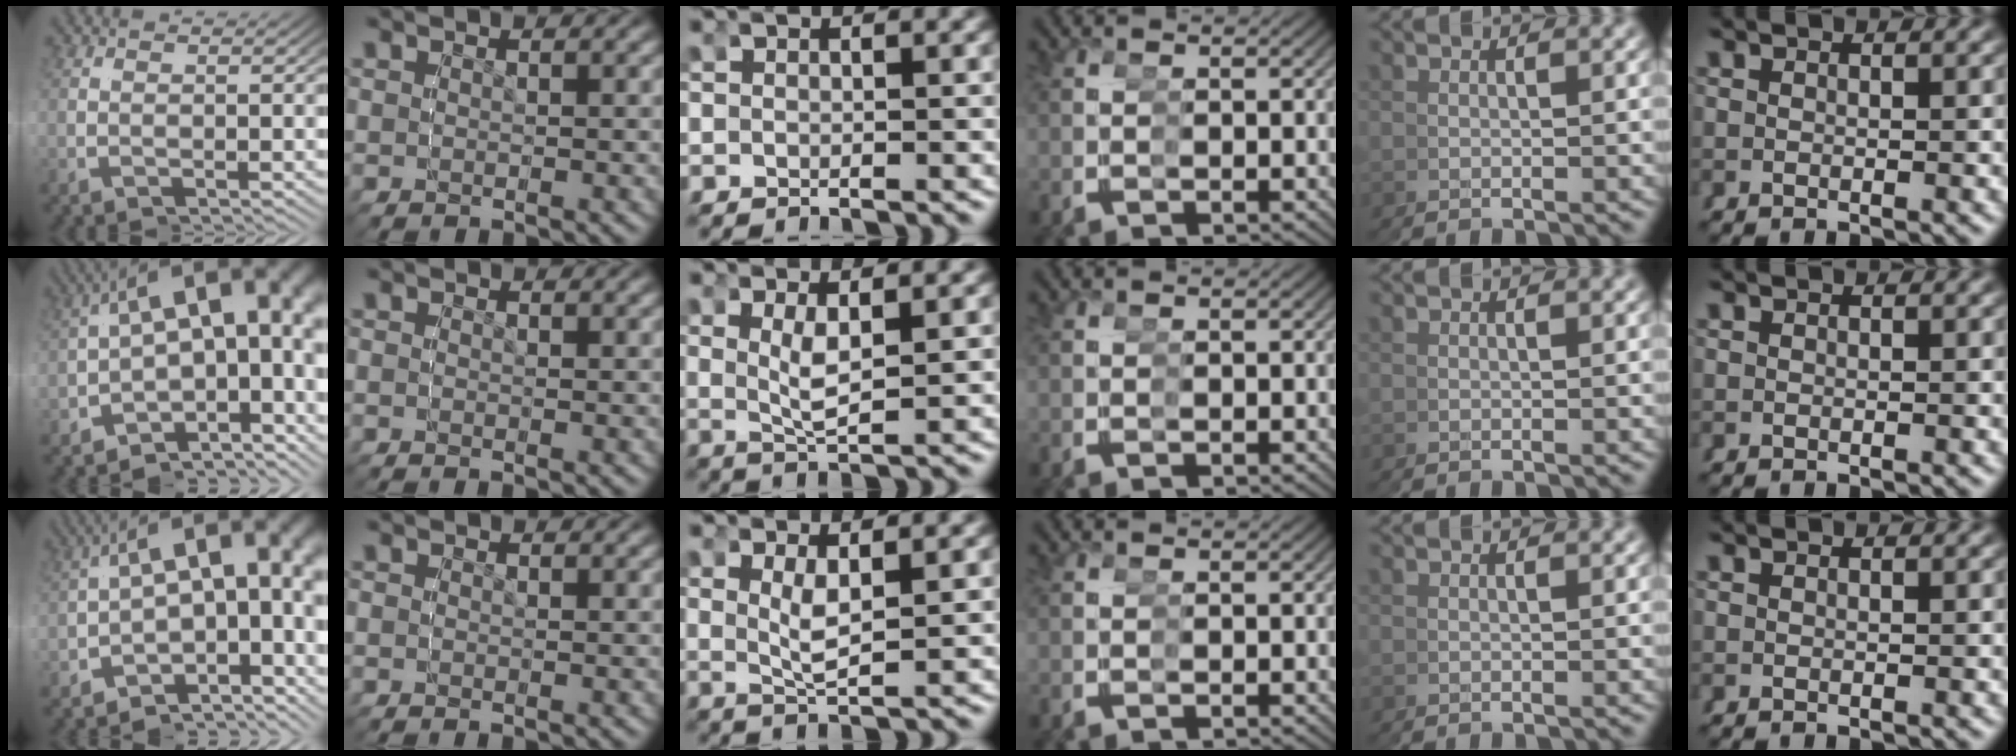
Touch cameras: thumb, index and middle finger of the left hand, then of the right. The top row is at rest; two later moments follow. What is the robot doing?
{"motion": "grasp_and_lifting", "object": "legos"}